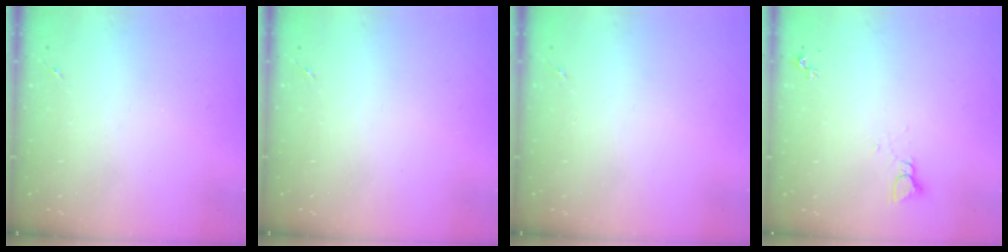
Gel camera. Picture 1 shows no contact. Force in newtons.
{"total": 0.0}
{"total": 0.0}
{"total": 2.8, "press": 2.8, "slide": 0.1}